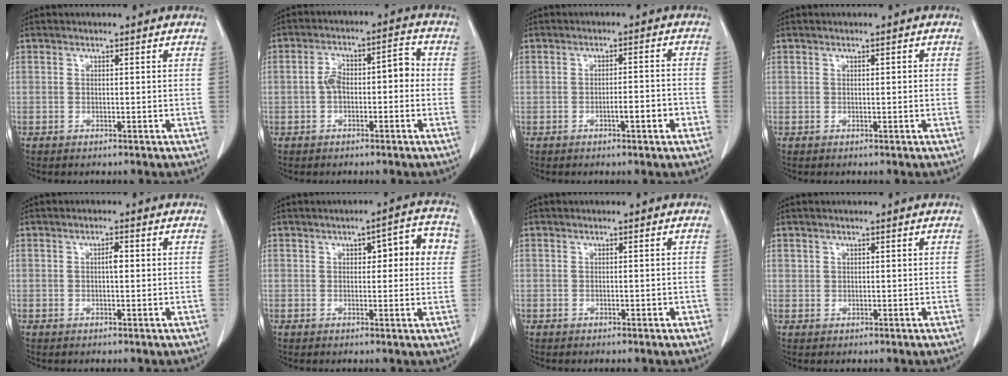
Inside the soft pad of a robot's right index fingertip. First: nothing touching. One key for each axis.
{"total": 6.4, "fx": -0.8, "fy": 3.0, "fz": 5.6, "tx": -0.096, "ty": 0.041, "tz": -0.015}
{"total": 3.7, "fx": -1.7, "fy": 0.6, "fz": 3.2, "tx": -0.042, "ty": 0.003, "tz": -0.027}
{"total": 0.7, "fx": 0.2, "fy": 0.2, "fz": 0.6, "tx": -0.009, "ty": 0.002, "tz": 0.002}
{"total": 1.6, "fx": 0.2, "fy": 0.4, "fz": 1.5, "tx": -0.027, "ty": 0.003, "tz": 0.003}
{"total": 7.1, "fx": 1.8, "fy": 2.2, "fz": 6.5, "tx": -0.074, "ty": 0.026, "tz": 0.018}
{"total": 0.6, "fx": -0.2, "fy": 0.4, "fz": 0.4, "tx": -0.005, "ty": 0.005, "tz": -0.003}
{"total": 0.8, "fx": 0.5, "fy": 0.6, "fz": 0.0, "tx": 0.013, "ty": -0.001, "tz": 0.003}